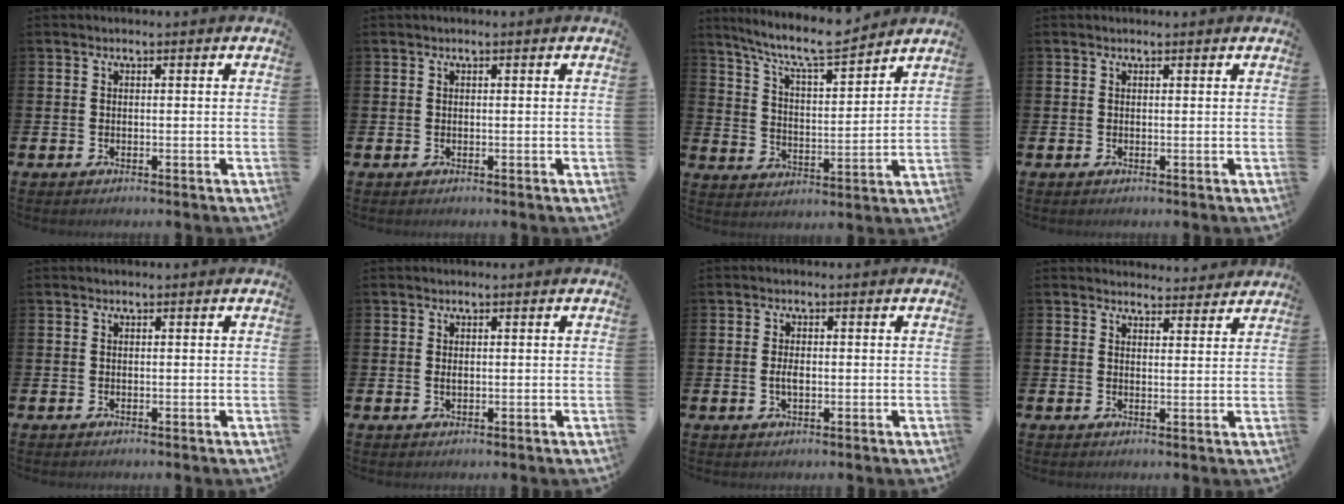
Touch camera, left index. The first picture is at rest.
{"total": 0.0}
{"total": 8.8, "force": [8.0, 1.1, 3.5], "torque": [-0.093, -0.048, 0.141]}
{"total": 0.0}
{"total": 0.0}
{"total": 0.6, "force": [0.1, 0.3, 0.5], "torque": [-0.010, 0.002, 0.001]}
{"total": 2.0, "force": [-0.2, 1.0, 1.7], "torque": [-0.033, 0.004, -0.005]}
{"total": 3.1, "force": [3.1, 0.6, -0.2], "torque": [0.005, -0.021, 0.055]}